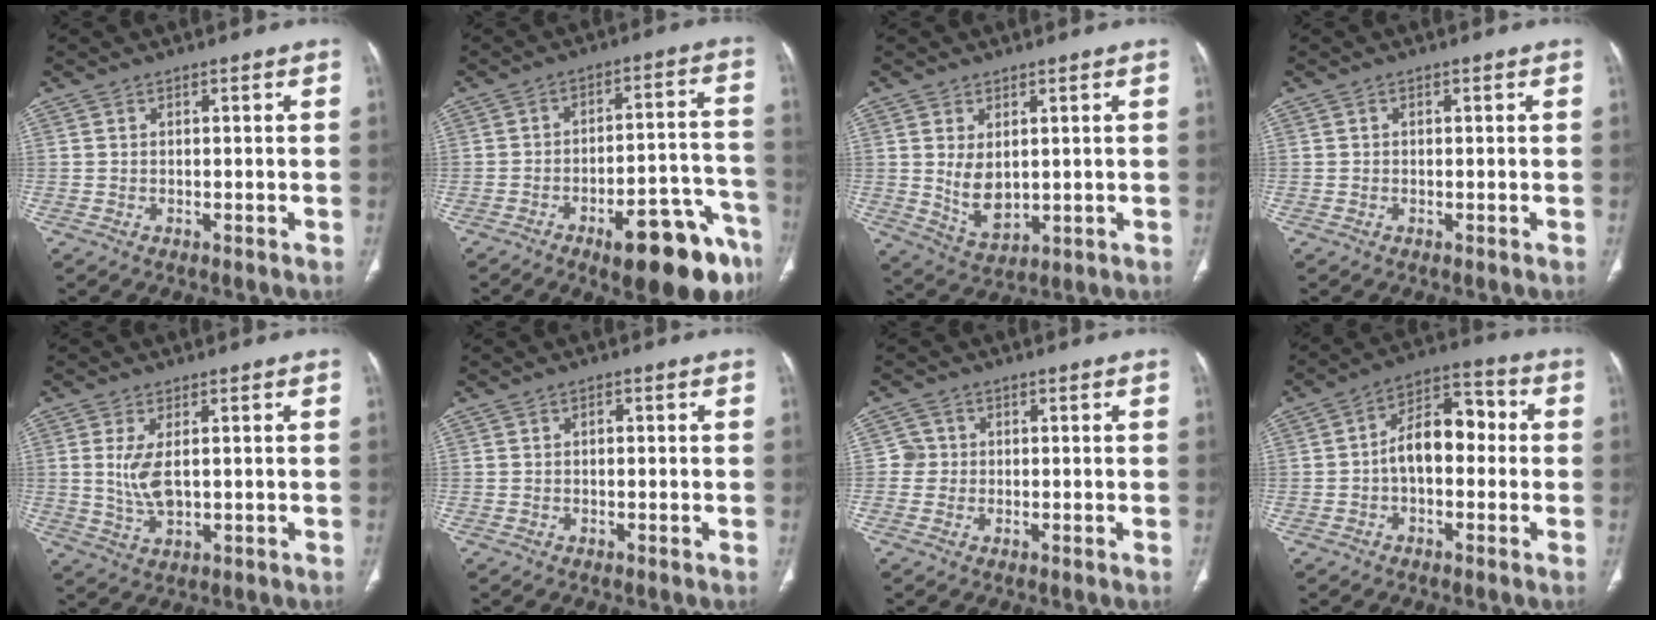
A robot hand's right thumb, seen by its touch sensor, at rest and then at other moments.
{"total": 17.6, "force": [-10.8, 4.9, 13.0], "torque": [-0.112, 0.079, -0.147]}
{"total": 6.3, "force": [0.9, 3.9, 4.8], "torque": [-0.075, -0.015, 0.036]}
{"total": 0.0}
{"total": 7.6, "force": [1.1, 3.5, 6.6], "torque": [-0.140, -0.014, 0.032]}
{"total": 0.8, "force": [0.1, 0.5, 0.7], "torque": [-0.011, 0.002, 0.000]}
{"total": 2.3, "force": [-0.1, 2.3, 0.2], "torque": [0.014, 0.008, -0.007]}
{"total": 10.7, "force": [-0.5, 6.5, 8.5], "torque": [-0.113, 0.040, -0.018]}